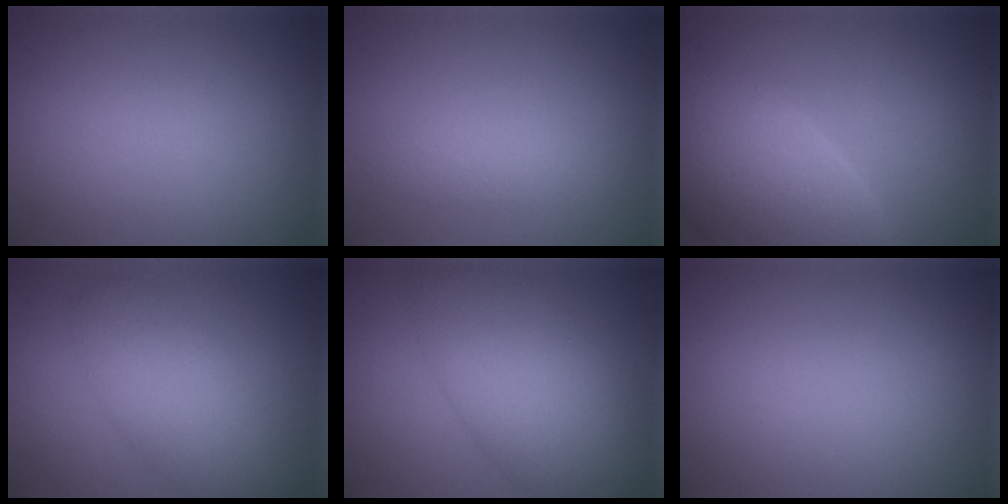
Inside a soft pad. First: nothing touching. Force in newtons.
{"total": 1.7, "press": 1.7, "slide": 0.1}
{"total": 9.5, "press": 9.4, "slide": 1.2}
{"total": 4.6, "press": 4.6, "slide": 0.2}
{"total": 7.6, "press": 7.6, "slide": 0.1}
{"total": 0.0}